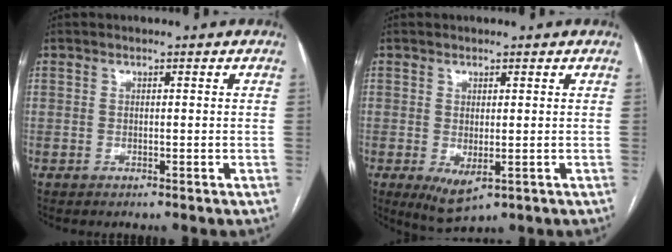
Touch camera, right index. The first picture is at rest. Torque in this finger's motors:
{"motor_torque": [0.65, -0.36, 0.17, 0.05]}